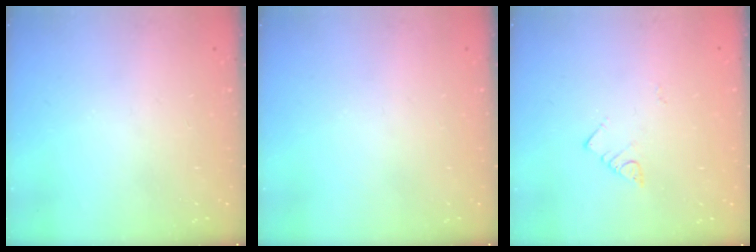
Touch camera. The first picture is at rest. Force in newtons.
{"total": 0.0}
{"total": 2.7, "press": 2.7, "slide": 0.3}